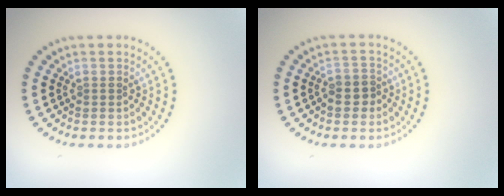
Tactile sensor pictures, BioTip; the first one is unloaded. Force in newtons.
{"total": 2.0, "press": 1.8, "slide": 0.9}